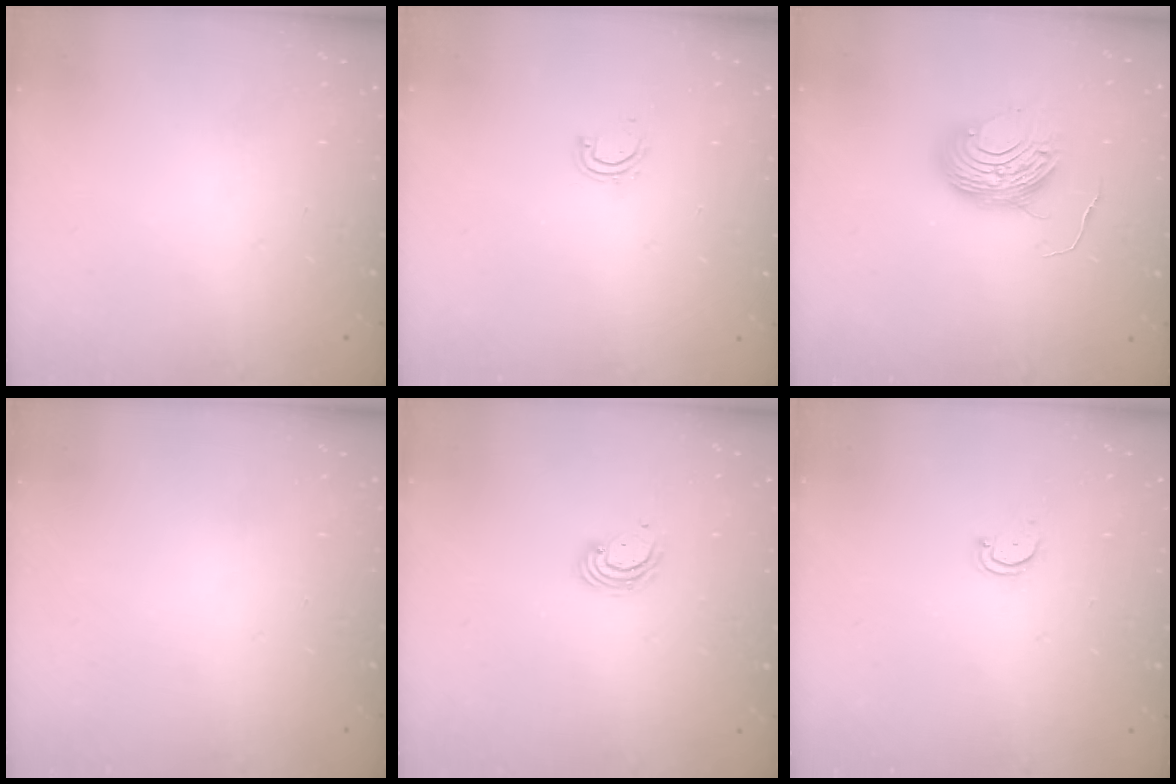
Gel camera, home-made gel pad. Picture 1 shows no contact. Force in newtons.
{"total": 4.5, "press": 4.4, "slide": 0.4}
{"total": 10.0, "press": 10.0, "slide": 0.9}
{"total": 0.0}
{"total": 3.9, "press": 3.9, "slide": 0.1}
{"total": 3.0, "press": 3.0, "slide": 0.2}